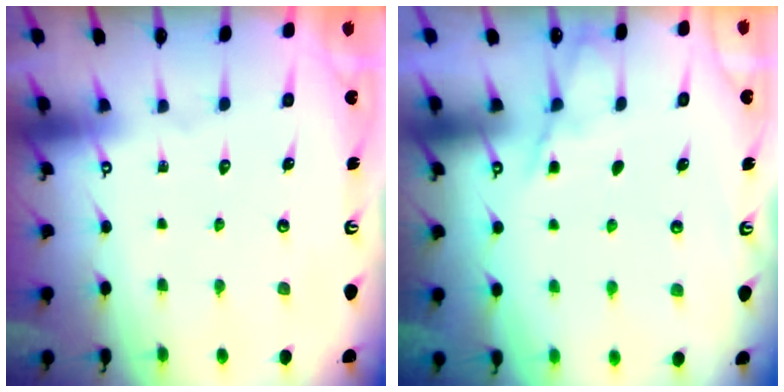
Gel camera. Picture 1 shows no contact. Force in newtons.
{"total": 4.0, "press": 3.9, "slide": 0.6}